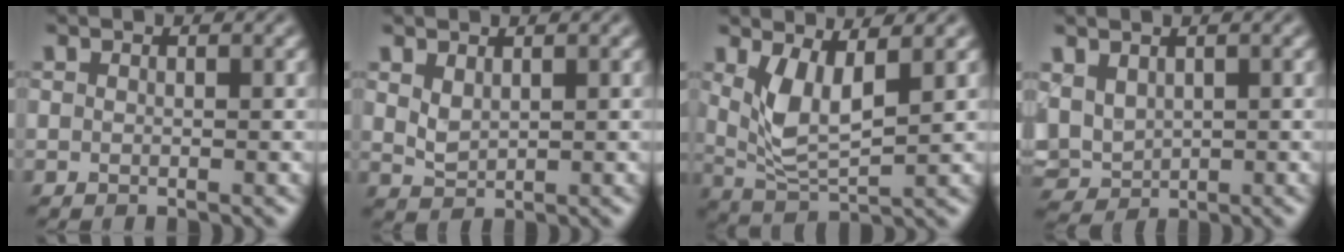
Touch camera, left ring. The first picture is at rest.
{"total": 1.6, "force": [1.0, 0.8, 1.0], "torque": [-0.024, -0.003, 0.026]}
{"total": 4.5, "force": [1.5, 1.8, 3.9], "torque": [-0.088, -0.008, 0.037]}
{"total": 3.6, "force": [0.8, 2.8, 2.2], "torque": [-0.055, -0.005, 0.020]}